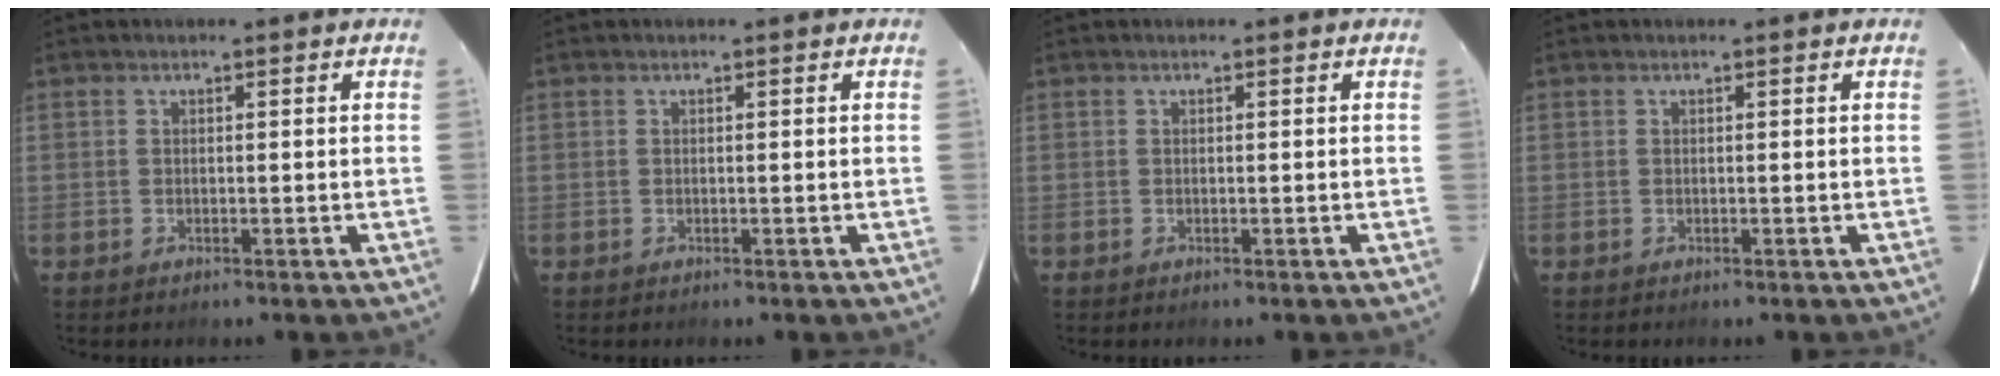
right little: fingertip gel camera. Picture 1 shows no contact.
{"total": 0.0}
{"total": 0.0}
{"total": 0.0}